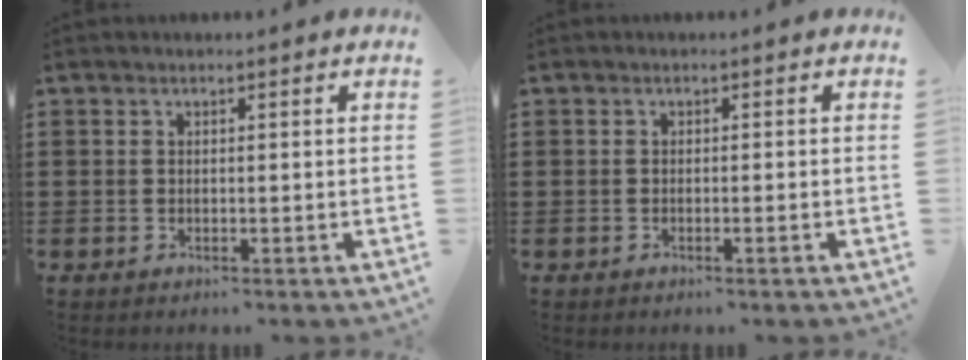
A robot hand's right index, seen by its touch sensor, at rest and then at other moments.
{"total": 0.5, "force": [-0.3, -0.1, 0.4], "torque": [-0.004, -0.003, -0.006]}